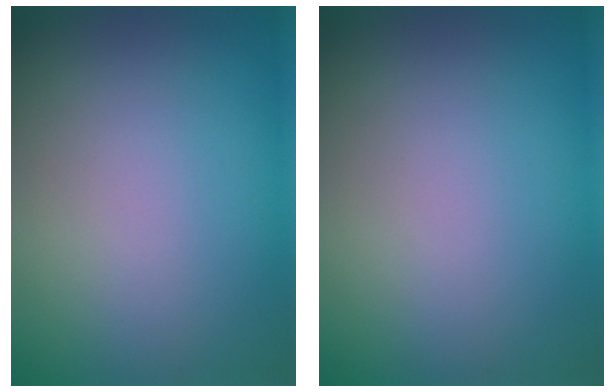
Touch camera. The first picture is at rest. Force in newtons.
{"total": 0.0}